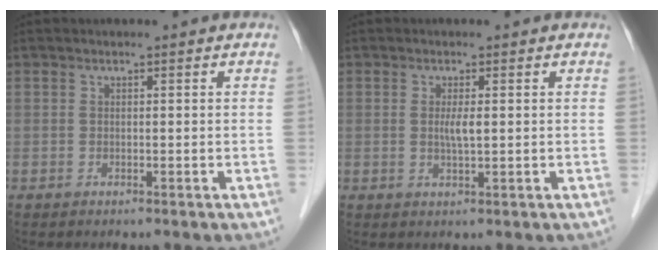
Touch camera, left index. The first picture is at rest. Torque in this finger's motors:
{"motor_torque": [0.38, 0.17, 0.06, 0.02]}